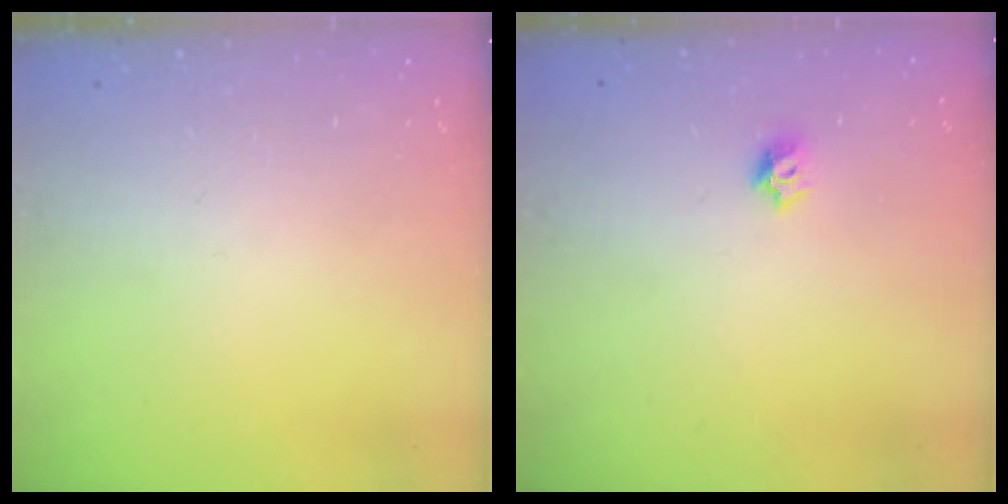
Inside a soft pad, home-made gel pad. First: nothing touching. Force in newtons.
{"total": 5.7, "press": 5.6, "slide": 0.7}